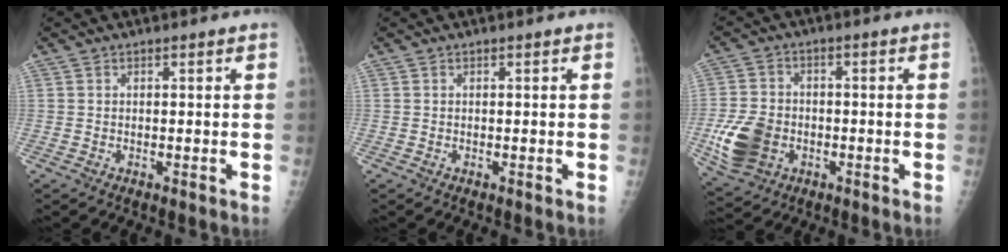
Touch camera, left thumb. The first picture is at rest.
{"total": 0.0}
{"total": 10.6, "force": [-2.8, 8.0, 6.4], "torque": [-0.117, 0.008, -0.048]}